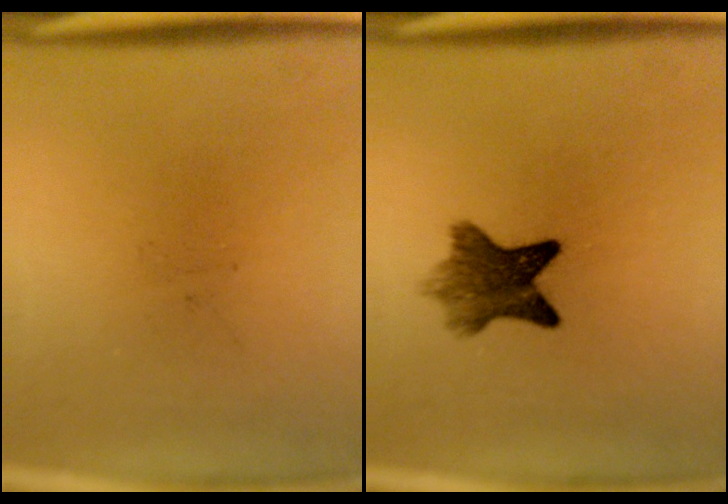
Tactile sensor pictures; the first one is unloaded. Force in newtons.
{"total": 7.0}